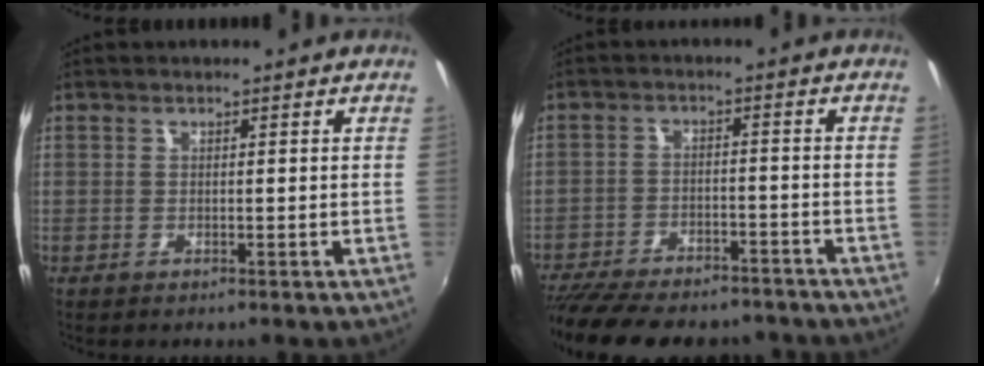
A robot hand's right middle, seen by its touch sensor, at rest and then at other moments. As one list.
[{"total": 19.2, "force": [-16.0, 6.4, 8.5], "torque": [-0.184, -0.025, -0.228]}]